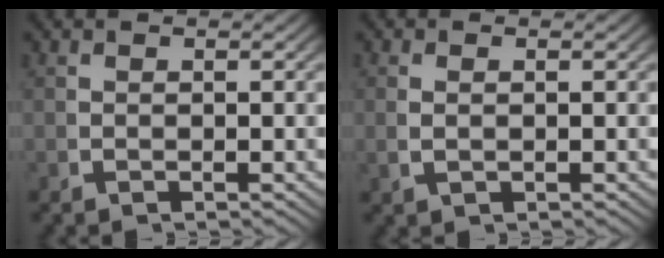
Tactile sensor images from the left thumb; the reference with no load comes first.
{"total": 0.7, "force": [0.2, 0.3, 0.7], "torque": [-0.018, 0.000, 0.009]}